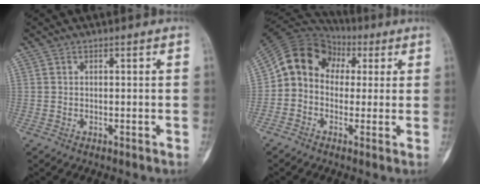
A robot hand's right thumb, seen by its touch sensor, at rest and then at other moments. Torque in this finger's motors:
{"motor_torque": [1.30, 1.38, 0.05, -0.02, 0.10]}